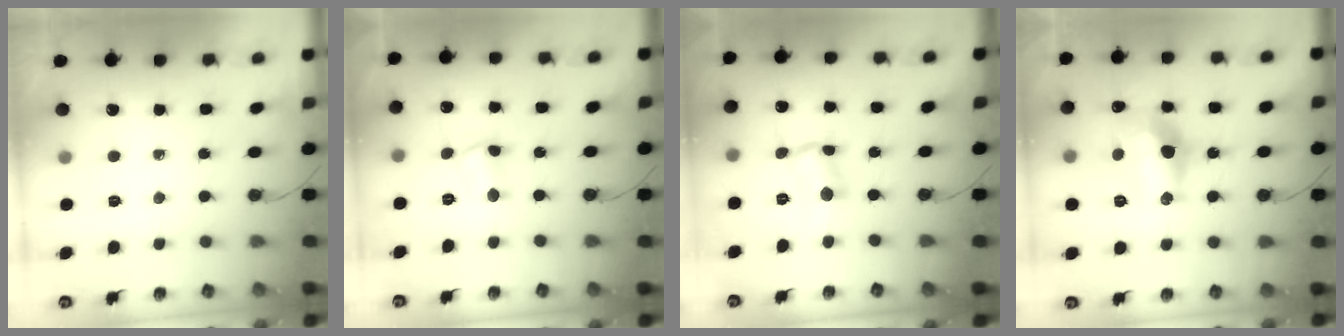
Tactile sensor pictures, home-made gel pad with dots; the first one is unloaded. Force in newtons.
{"total": 4.0, "press": 3.2, "slide": 2.4}
{"total": 1.8, "press": 1.6, "slide": 0.7}
{"total": 17.1, "press": 16.4, "slide": 4.8}